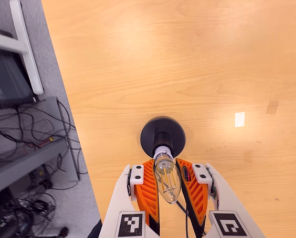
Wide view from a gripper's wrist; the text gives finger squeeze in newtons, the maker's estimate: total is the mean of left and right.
{"total": 18.6, "left": 16.8, "right": 20.4}